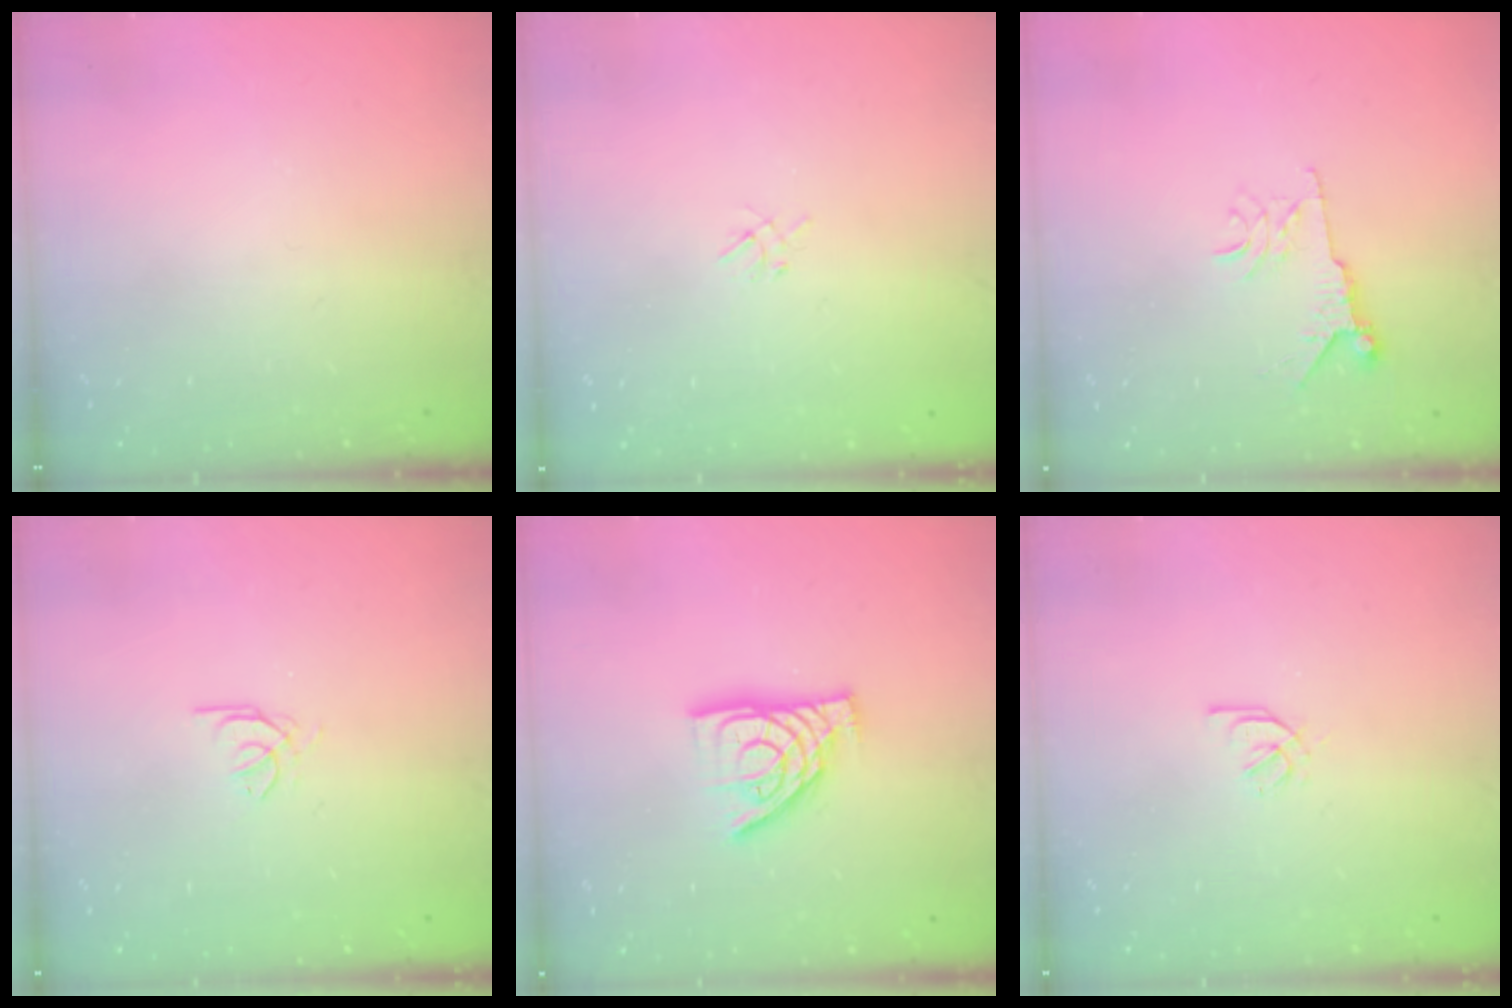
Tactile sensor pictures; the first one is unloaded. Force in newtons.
{"total": 2.0, "press": 2.0, "slide": 0.4}
{"total": 6.3, "press": 6.2, "slide": 0.9}
{"total": 0.9, "press": 0.8, "slide": 0.4}
{"total": 12.1, "press": 12.0, "slide": 1.4}
{"total": 1.8, "press": 1.8, "slide": 0.4}